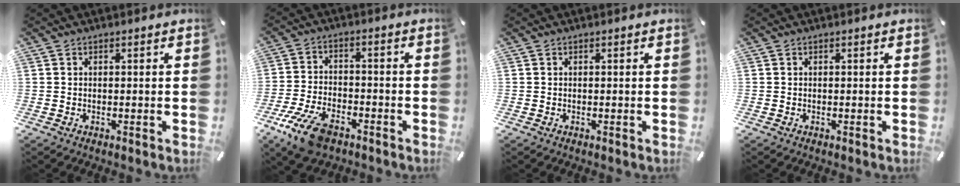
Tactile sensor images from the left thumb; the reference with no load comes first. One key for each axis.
{"total": 10.6, "fx": -6.5, "fy": 5.4, "fz": 6.4, "tx": -0.139, "ty": 0.027, "tz": -0.122}
{"total": 0.0}
{"total": 0.0}